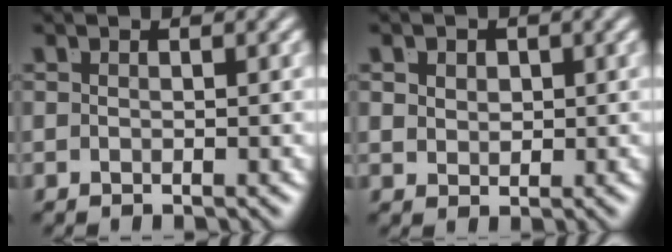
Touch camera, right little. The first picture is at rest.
{"total": 1.4, "force": [0.7, 0.8, 0.9], "torque": [-0.014, -0.013, 0.025]}